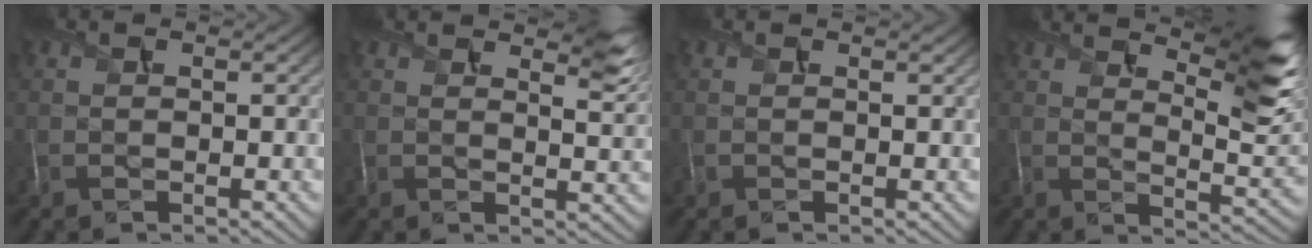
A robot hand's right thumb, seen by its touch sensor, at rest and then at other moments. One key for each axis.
{"total": 5.1, "fx": 3.8, "fy": 1.1, "fz": 3.1, "tx": -0.051, "ty": -0.003, "tz": 0.066}
{"total": 0.5, "fx": 0.4, "fy": 0.3, "fz": 0.1, "tx": -0.004, "ty": -0.003, "tz": 0.005}
{"total": 11.0, "fx": 7.4, "fy": 2.2, "fz": 7.8, "tx": -0.132, "ty": -0.001, "tz": 0.121}